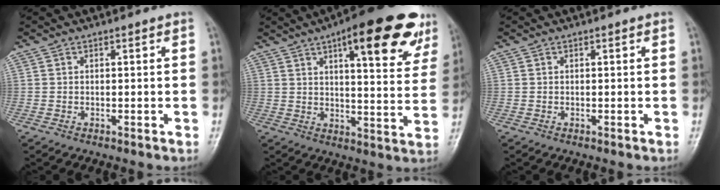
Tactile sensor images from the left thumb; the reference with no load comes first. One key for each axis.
{"total": 20.5, "fx": 11.3, "fy": 6.3, "fz": 15.9, "tx": -0.180, "ty": -0.031, "tz": 0.149}
{"total": 0.0}